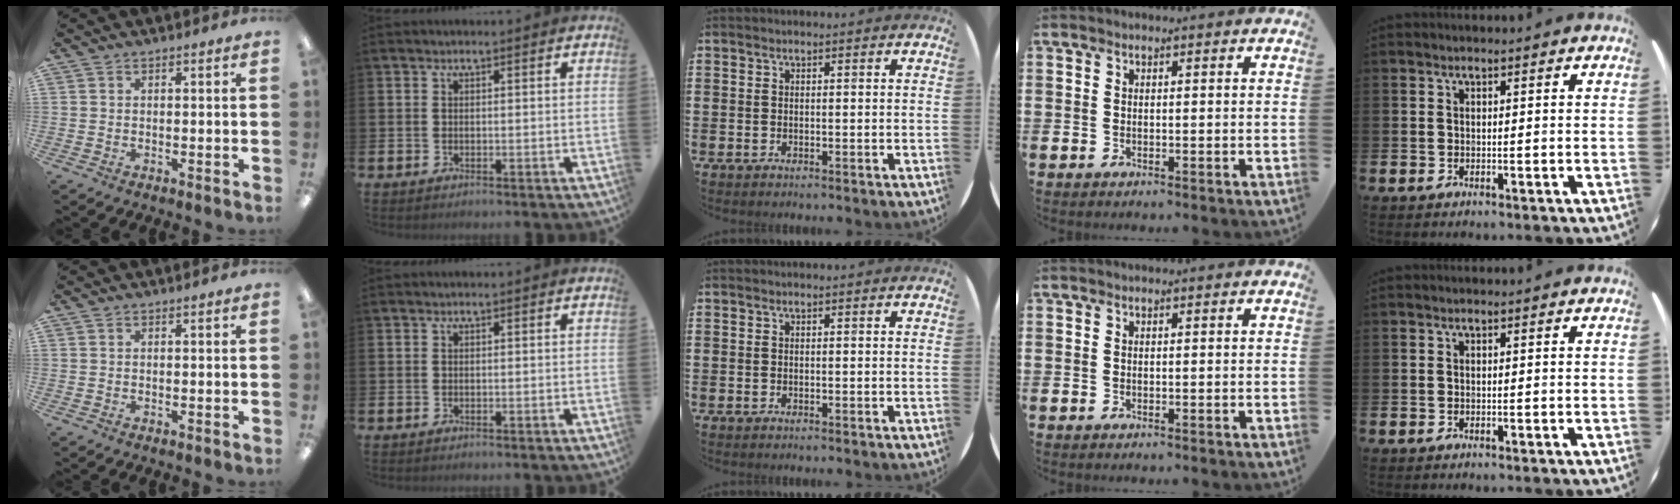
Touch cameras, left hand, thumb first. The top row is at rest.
{}